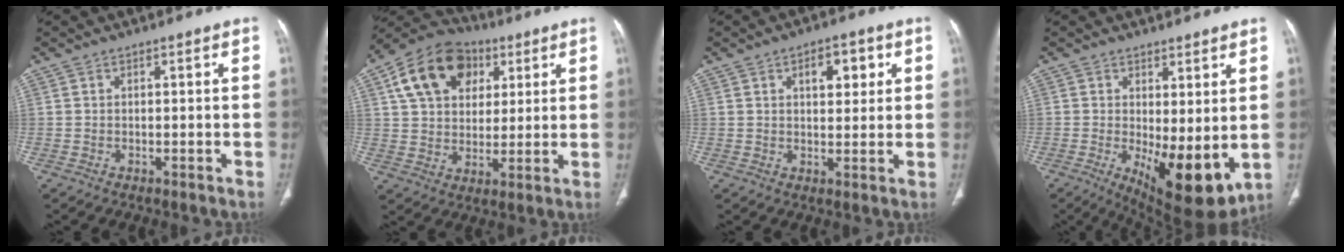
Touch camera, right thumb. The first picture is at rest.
{"total": 16.6, "force": [6.4, 12.0, 9.6], "torque": [-0.145, 0.003, 0.104]}
{"total": 6.5, "force": [2.6, 3.5, 4.9], "torque": [-0.045, -0.006, 0.037]}
{"total": 11.6, "force": [-1.1, 4.4, 10.7], "torque": [-0.156, -0.030, -0.002]}